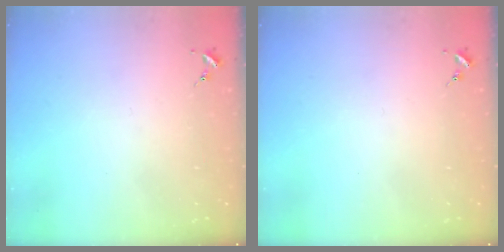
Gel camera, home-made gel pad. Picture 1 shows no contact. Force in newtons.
{"total": 0.0}